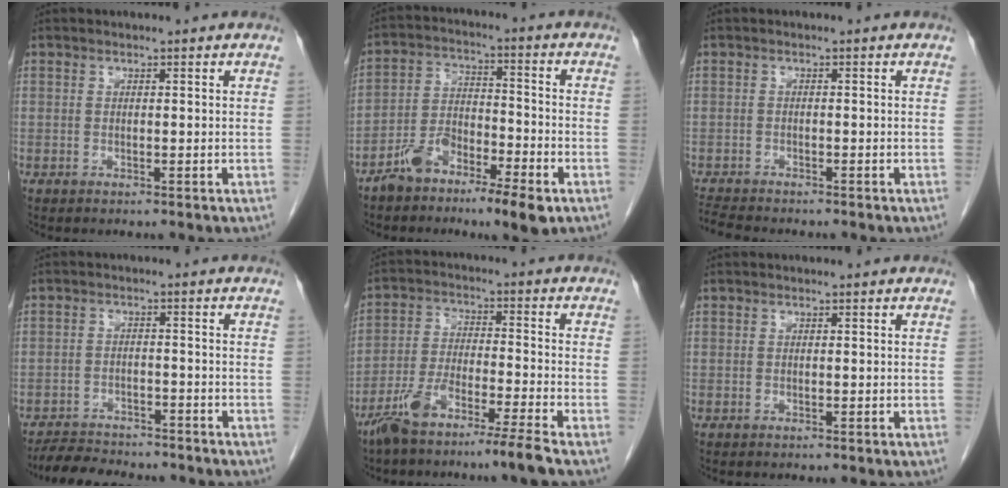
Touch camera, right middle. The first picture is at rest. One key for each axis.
{"total": 9.3, "fx": -6.0, "fy": 2.7, "fz": 6.6, "tx": -0.127, "ty": 0.011, "tz": -0.106}
{"total": 4.2, "fx": -4.0, "fy": 0.3, "fz": 1.2, "tx": -0.026, "ty": -0.016, "tz": -0.069}
{"total": 7.8, "fx": -7.2, "fy": 2.2, "fz": 2.1, "tx": -0.032, "ty": -0.008, "tz": -0.111}
{"total": 8.9, "fx": -6.7, "fy": -0.7, "fz": 5.8, "tx": -0.114, "ty": -0.016, "tz": -0.129}
{"total": 0.0}